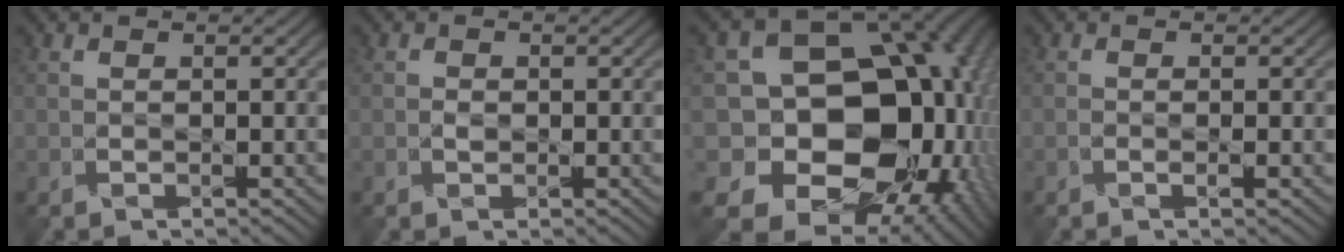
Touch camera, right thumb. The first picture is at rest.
{"total": 0.5, "force": [-0.2, 0.4, 0.3], "torque": [-0.006, 0.001, -0.006]}
{"total": 19.8, "force": [-3.9, 15.4, 11.9], "torque": [-0.207, -0.003, -0.053]}
{"total": 1.3, "force": [-0.8, -0.1, 1.0], "torque": [-0.018, -0.002, -0.016]}